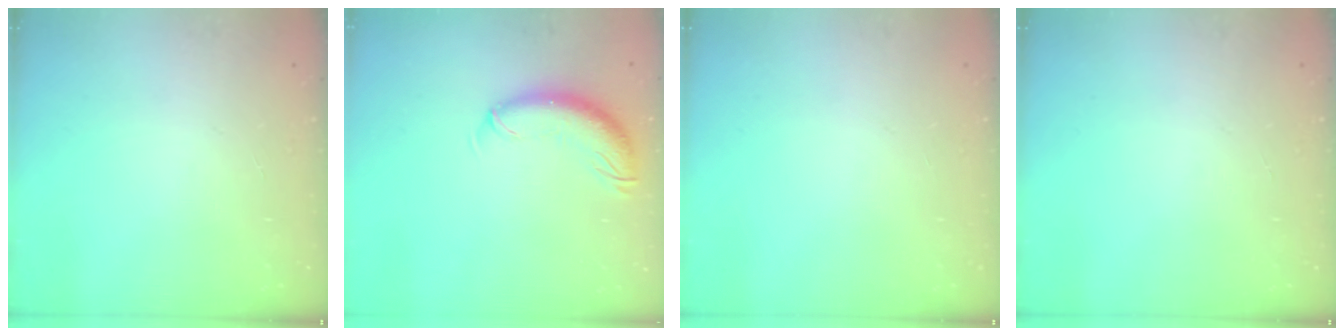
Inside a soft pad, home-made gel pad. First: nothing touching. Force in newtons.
{"total": 10.6, "press": 10.4, "slide": 2.2}
{"total": 0.0}
{"total": 0.0}